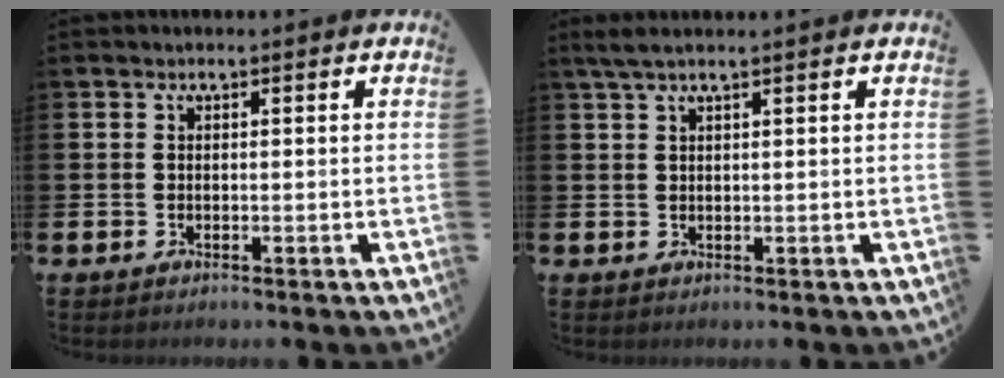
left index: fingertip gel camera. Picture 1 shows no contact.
{"total": 1.9, "force": [1.3, -0.1, 1.4], "torque": [-0.036, 0.004, 0.024]}